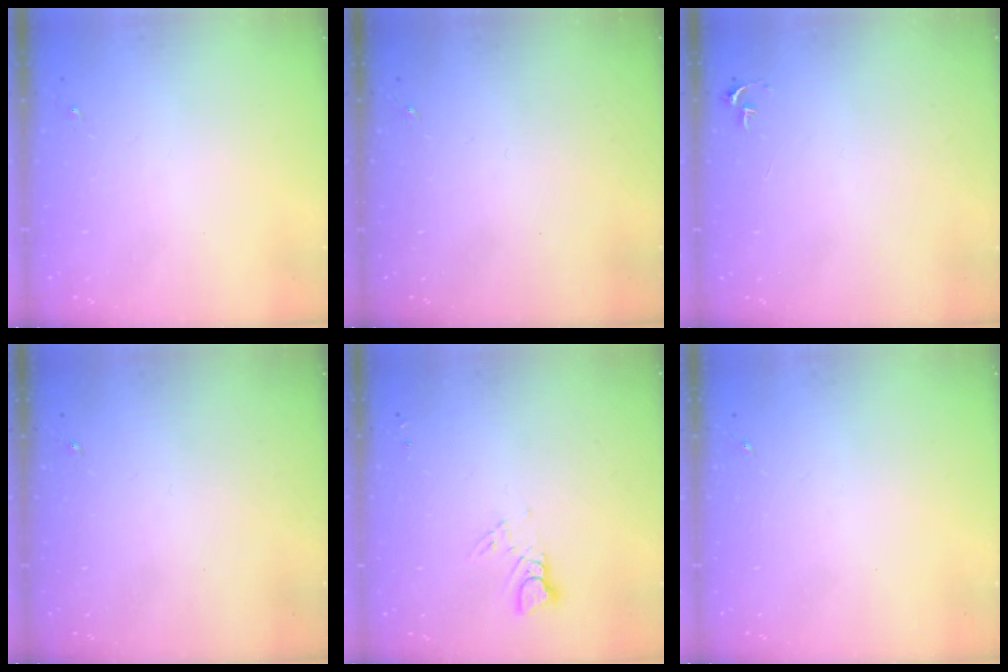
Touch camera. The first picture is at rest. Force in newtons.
{"total": 0.0}
{"total": 2.7, "press": 2.7, "slide": 0.3}
{"total": 0.0}
{"total": 2.9, "press": 2.9, "slide": 0.2}
{"total": 0.0}